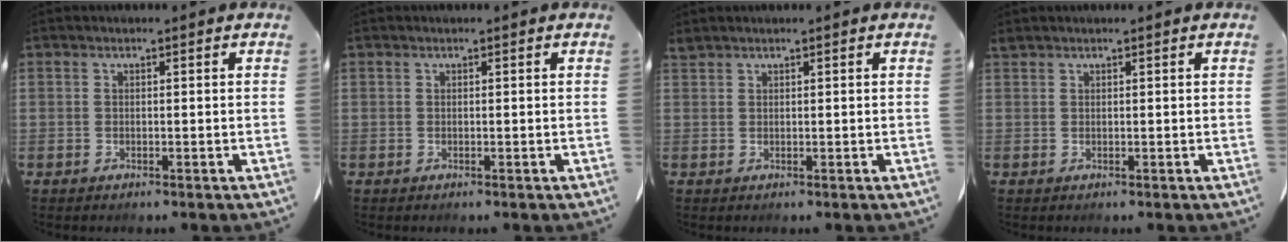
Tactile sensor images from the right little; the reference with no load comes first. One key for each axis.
{"total": 0.0}
{"total": 0.9, "fx": 0.9, "fy": 0.0, "fz": 0.0, "tx": -0.009, "ty": 0.013, "tz": 0.027}
{"total": 0.6, "fx": 0.6, "fy": 0.0, "fz": 0.0, "tx": -0.010, "ty": 0.013, "tz": 0.019}